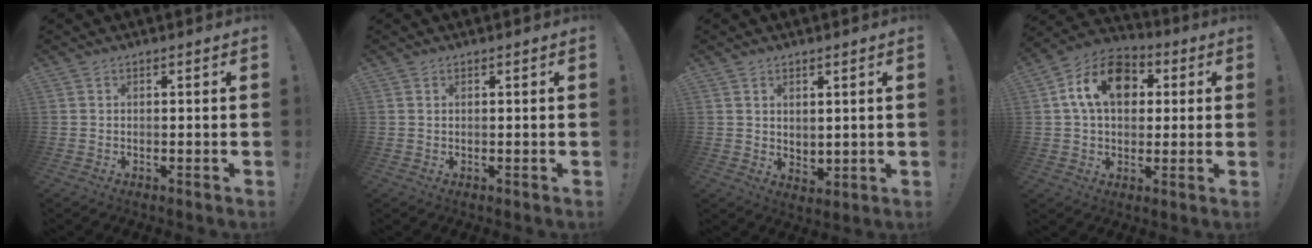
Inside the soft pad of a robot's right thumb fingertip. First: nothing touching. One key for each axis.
{"total": 0.5, "fx": 0.4, "fy": 0.2, "fz": 0.3, "tx": -0.004, "ty": -0.001, "tz": 0.008}
{"total": 3.4, "fx": 2.4, "fy": 2.2, "fz": 1.0, "tx": -0.006, "ty": -0.019, "tz": 0.043}
{"total": 16.1, "fx": 4.6, "fy": 11.3, "fz": 10.6, "tx": -0.171, "ty": 0.002, "tz": 0.085}